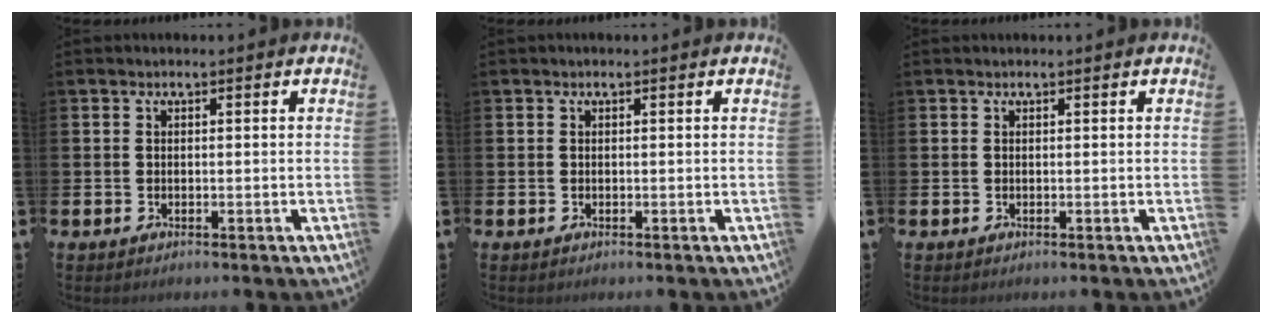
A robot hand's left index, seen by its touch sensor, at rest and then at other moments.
{"total": 0.0}
{"total": 0.0}